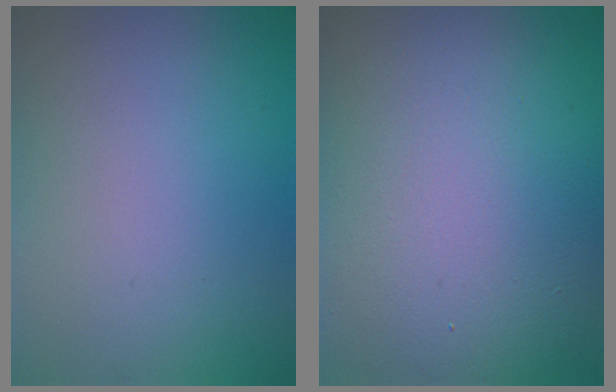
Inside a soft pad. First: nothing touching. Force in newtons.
{"total": 15.9, "press": 15.9, "slide": 1.1}